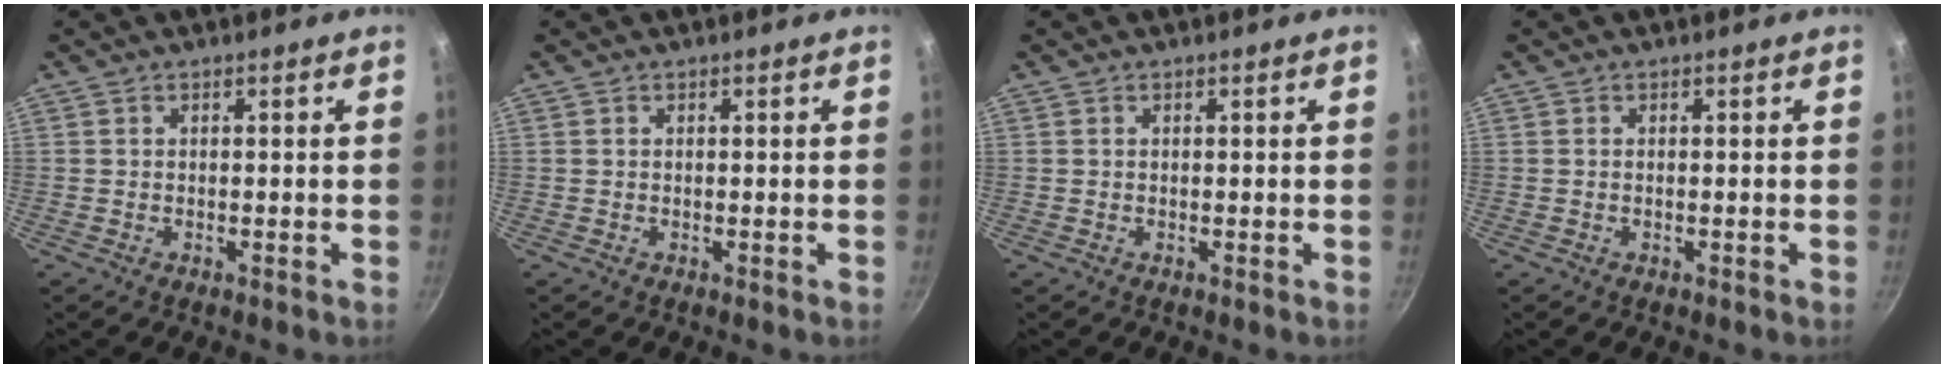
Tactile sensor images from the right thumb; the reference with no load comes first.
{"total": 0.0}
{"total": 0.0}
{"total": 0.0}